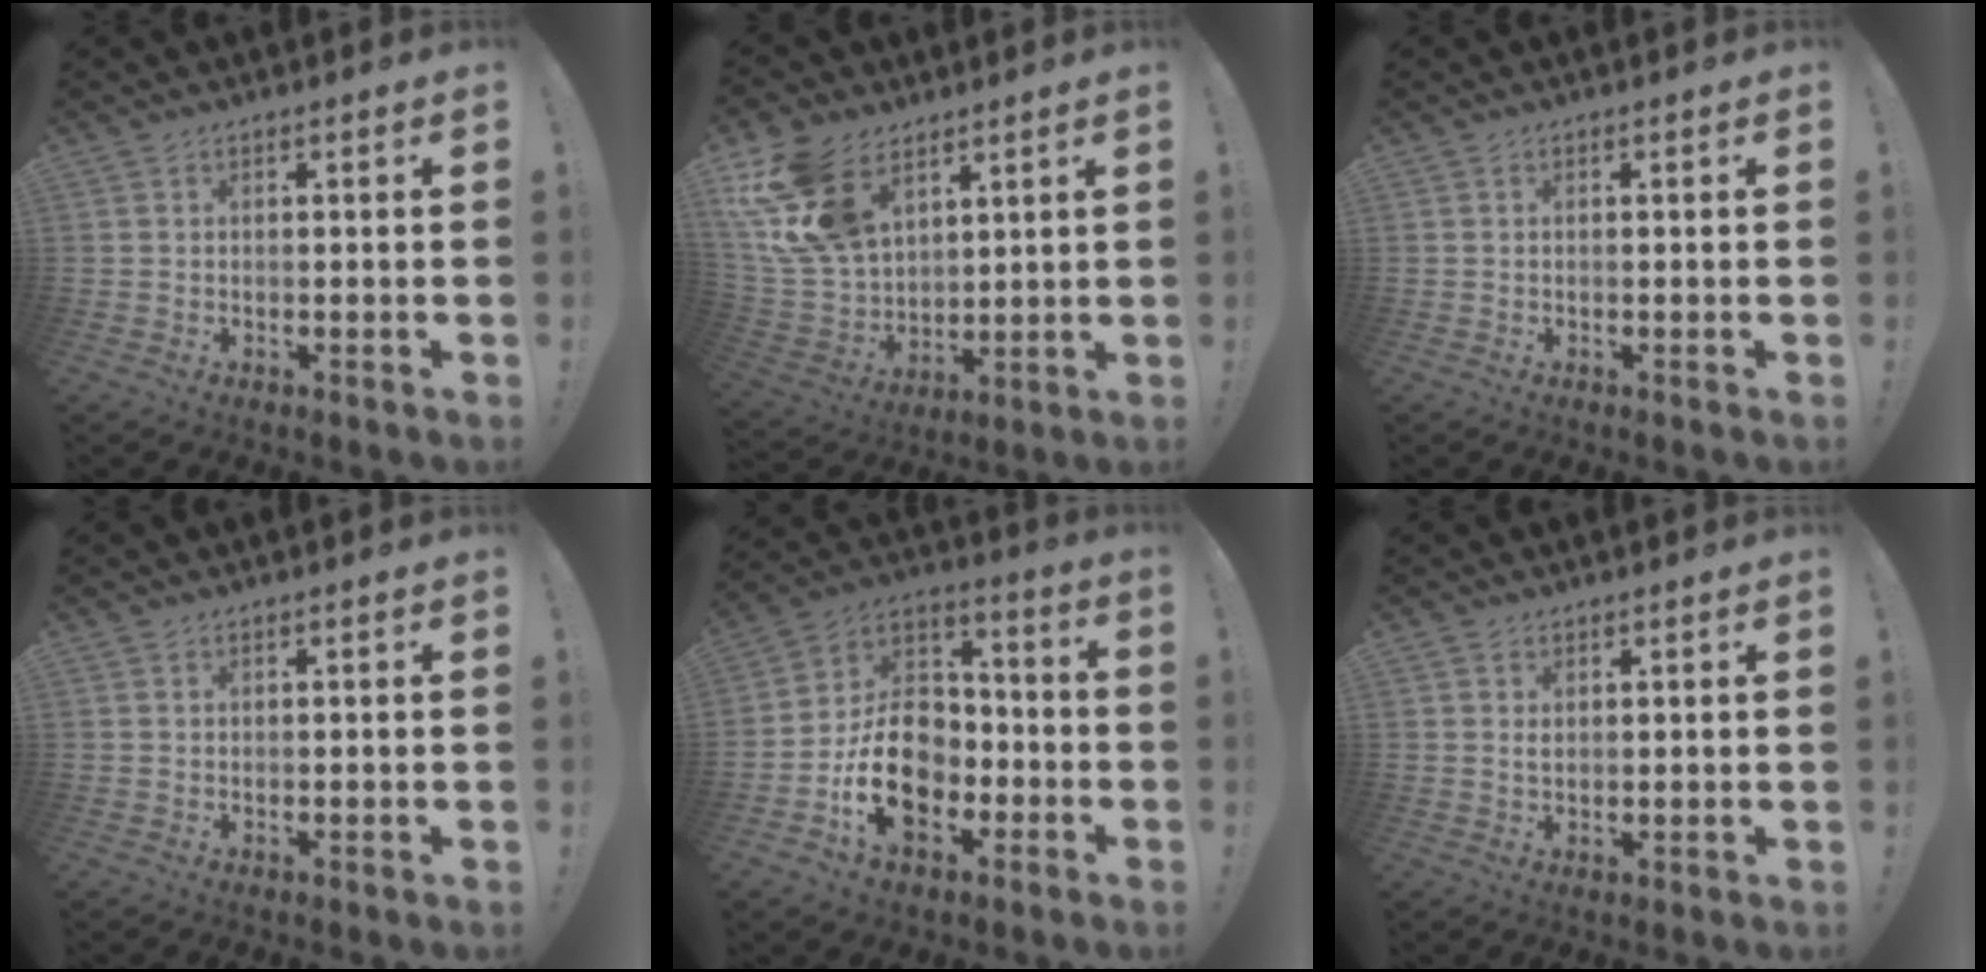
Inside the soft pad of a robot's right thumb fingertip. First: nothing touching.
{"total": 17.9, "force": [9.6, 11.4, 9.9], "torque": [-0.205, -0.051, 0.186]}
{"total": 0.0}
{"total": 0.0}
{"total": 18.2, "force": [-6.2, 13.6, 10.4], "torque": [-0.161, 0.040, -0.096]}
{"total": 1.4, "force": [0.9, 0.9, 0.7], "torque": [-0.008, -0.003, 0.015]}